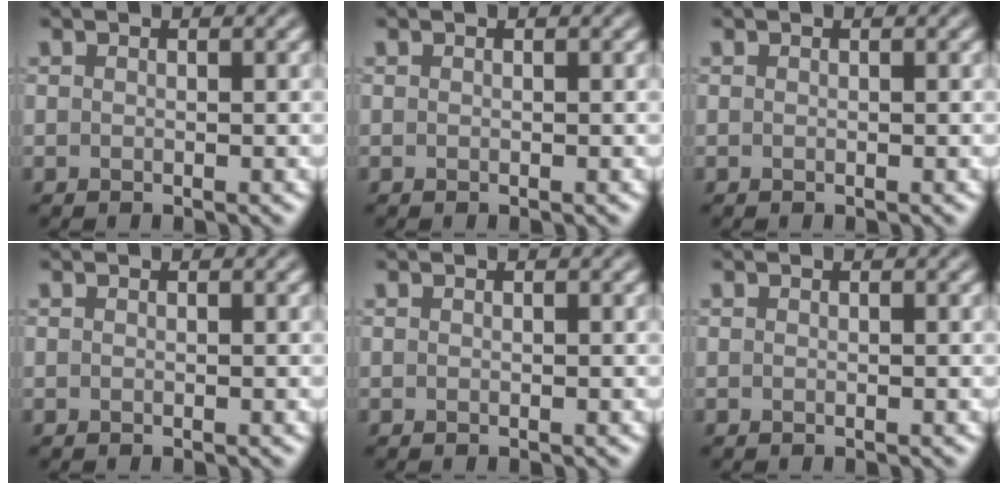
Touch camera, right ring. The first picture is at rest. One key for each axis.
{"total": 0.0}
{"total": 0.0}
{"total": 0.0}
{"total": 0.0}
{"total": 0.0}